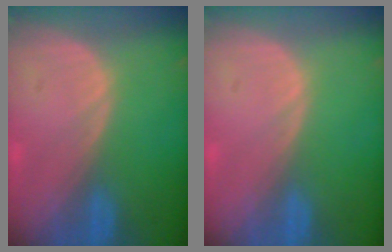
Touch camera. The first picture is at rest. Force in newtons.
{"total": 0.0}